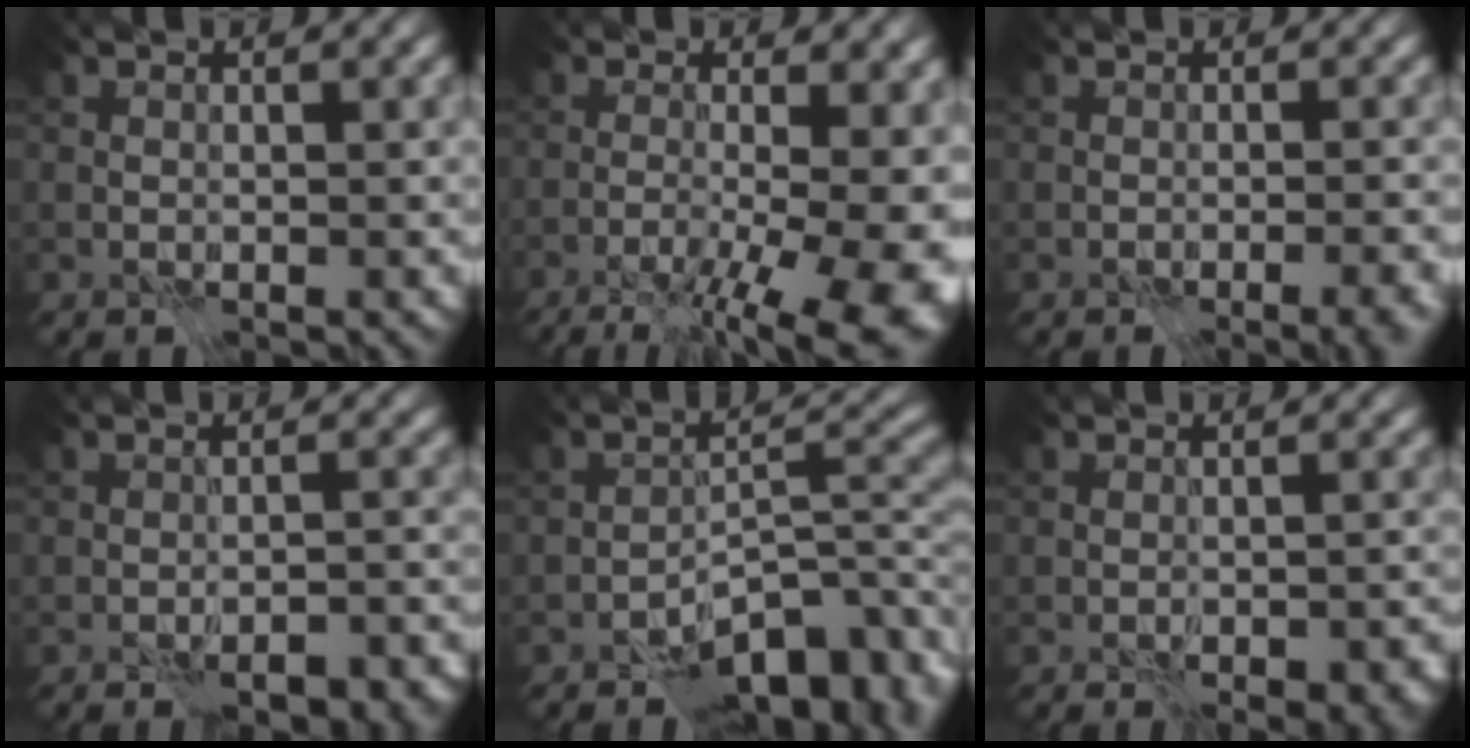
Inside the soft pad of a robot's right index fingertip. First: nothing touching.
{"total": 12.9, "force": [-3.7, 4.6, 11.5], "torque": [-0.122, -0.010, -0.051]}
{"total": 2.6, "force": [-1.6, 0.5, 2.0], "torque": [-0.026, -0.003, -0.021]}
{"total": 4.4, "force": [-2.9, 2.1, 2.5], "torque": [-0.024, 0.009, -0.038]}
{"total": 7.5, "force": [-4.8, 2.8, 5.1], "torque": [-0.060, 0.009, -0.083]}
{"total": 4.1, "force": [-2.0, 2.2, 2.9], "torque": [-0.034, 0.001, -0.025]}